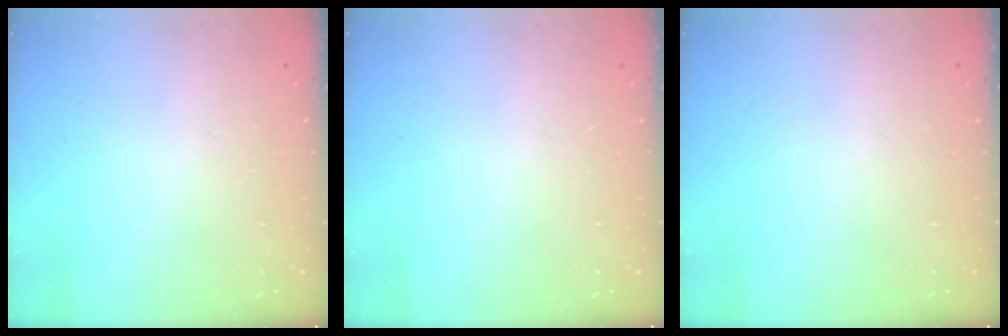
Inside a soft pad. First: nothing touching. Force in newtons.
{"total": 0.0}
{"total": 0.0}